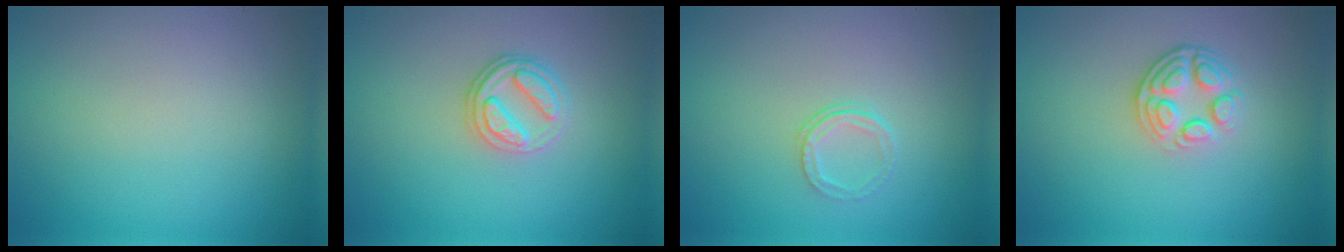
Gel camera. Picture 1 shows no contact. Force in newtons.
{"total": 2.7, "press": 2.4, "slide": 1.1}
{"total": 1.3, "press": 0.9, "slide": 0.9}
{"total": 3.5, "press": 2.6, "slide": 2.4}